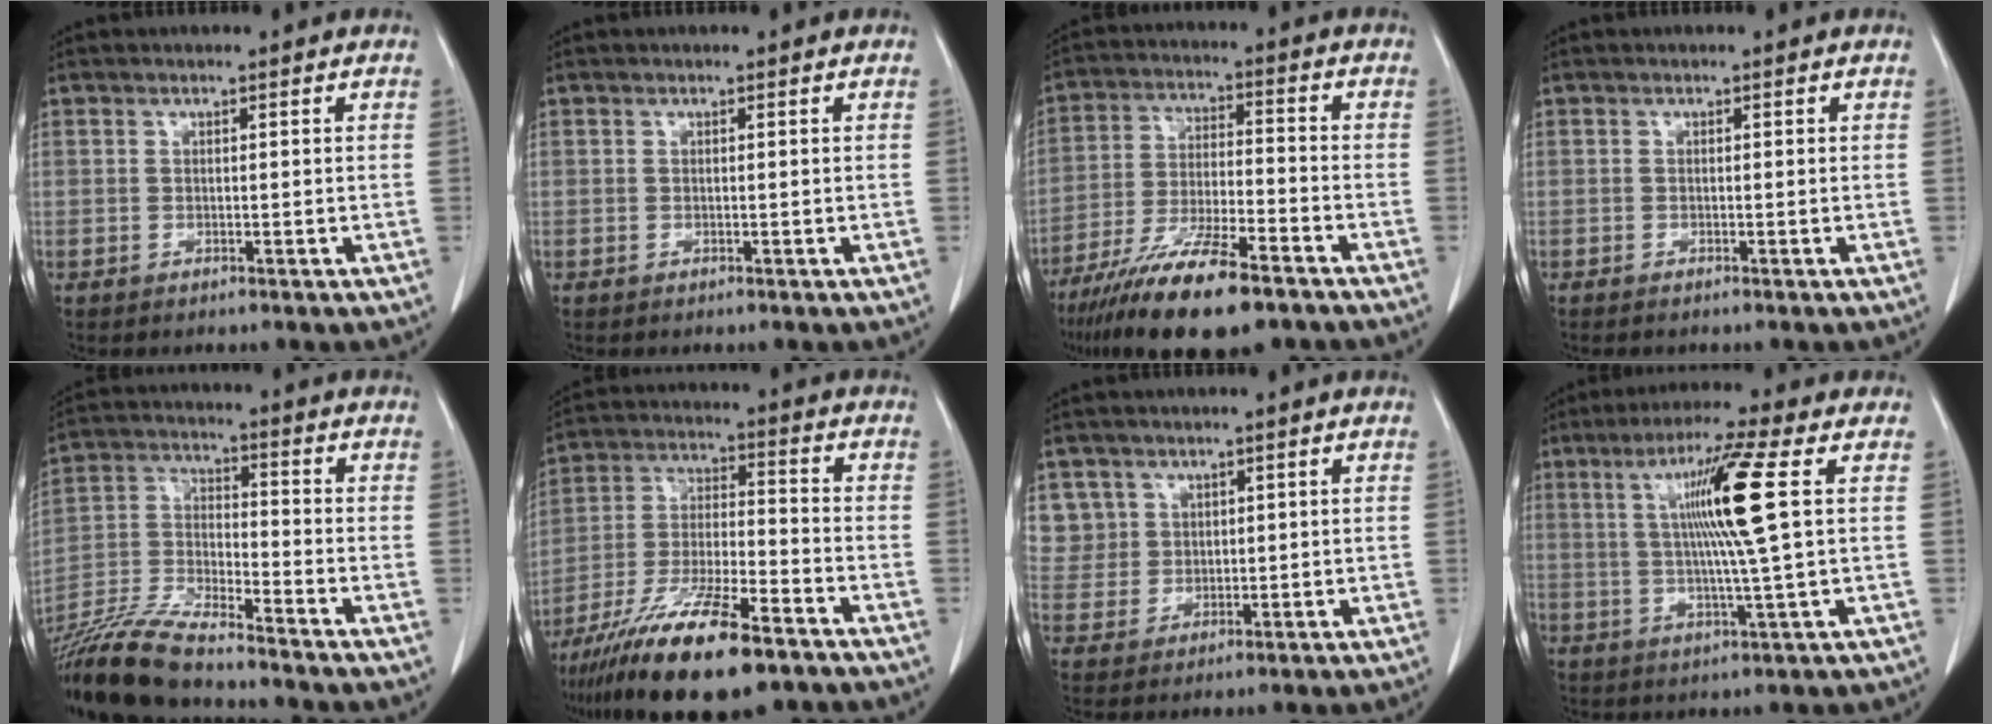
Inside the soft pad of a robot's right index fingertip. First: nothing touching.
{"total": 0.0}
{"total": 15.6, "force": [-10.8, 2.9, 10.9], "torque": [-0.208, -0.035, -0.192]}
{"total": 0.5, "force": [-0.5, 0.0, 0.2], "torque": [-0.007, -0.001, -0.010]}
{"total": 13.3, "force": [-12.0, 0.9, 5.7], "torque": [-0.115, -0.010, -0.229]}
{"total": 17.9, "force": [-11.9, 3.4, 12.9], "torque": [-0.246, -0.032, -0.215]}
{"total": 6.0, "force": [3.1, 5.1, -0.3], "torque": [0.021, 0.010, 0.068]}
{"total": 11.2, "force": [2.6, -1.4, 10.8], "torque": [-0.195, 0.002, 0.047]}